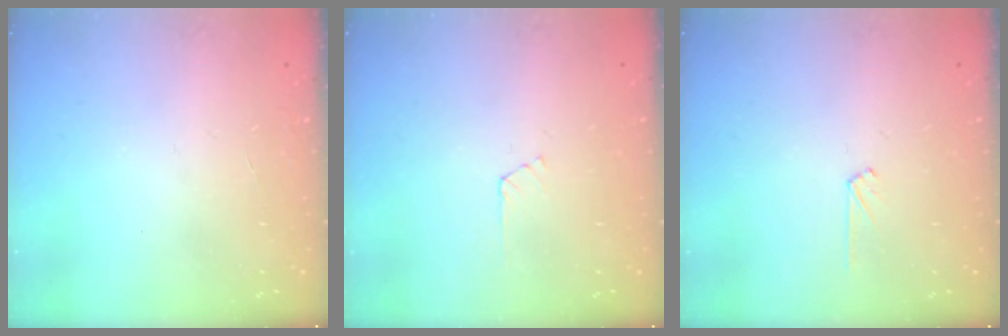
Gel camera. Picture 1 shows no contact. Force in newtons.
{"total": 1.7, "press": 1.7, "slide": 0.3}
{"total": 3.8, "press": 3.8, "slide": 0.4}